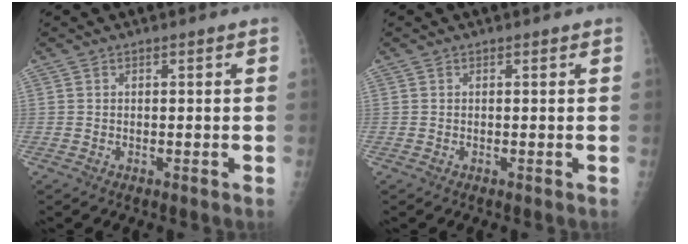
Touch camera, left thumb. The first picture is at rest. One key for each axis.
{"total": 0.0}